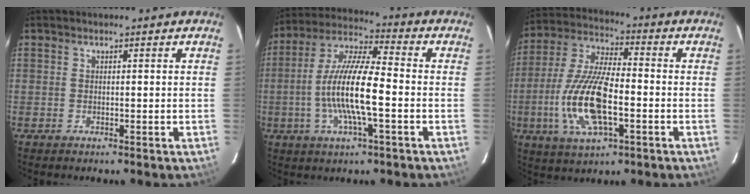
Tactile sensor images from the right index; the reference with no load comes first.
{"total": 13.7, "force": [-2.8, 2.6, 13.1], "torque": [-0.262, 0.000, -0.060]}
{"total": 16.2, "force": [-4.1, 6.0, 14.5], "torque": [-0.308, -0.005, -0.078]}